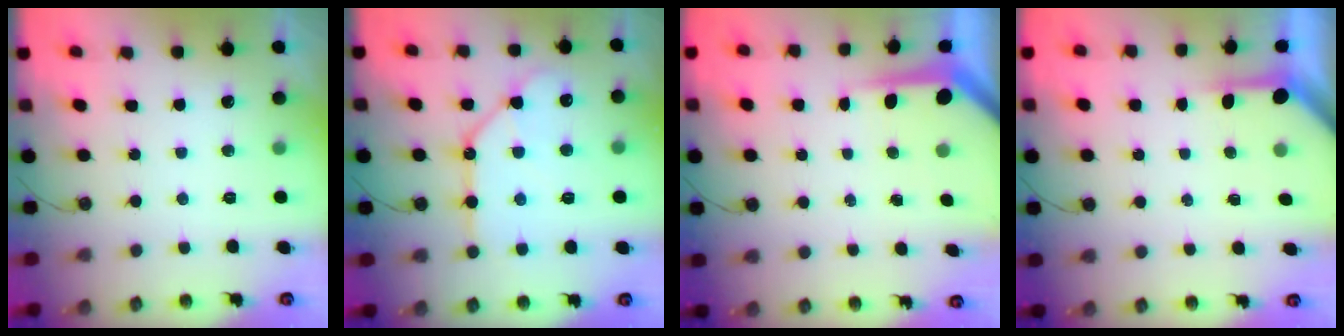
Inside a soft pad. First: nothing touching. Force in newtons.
{"total": 12.5, "press": 12.4, "slide": 1.6}
{"total": 4.6, "press": 4.6, "slide": 0.4}
{"total": 3.3, "press": 3.2, "slide": 0.4}